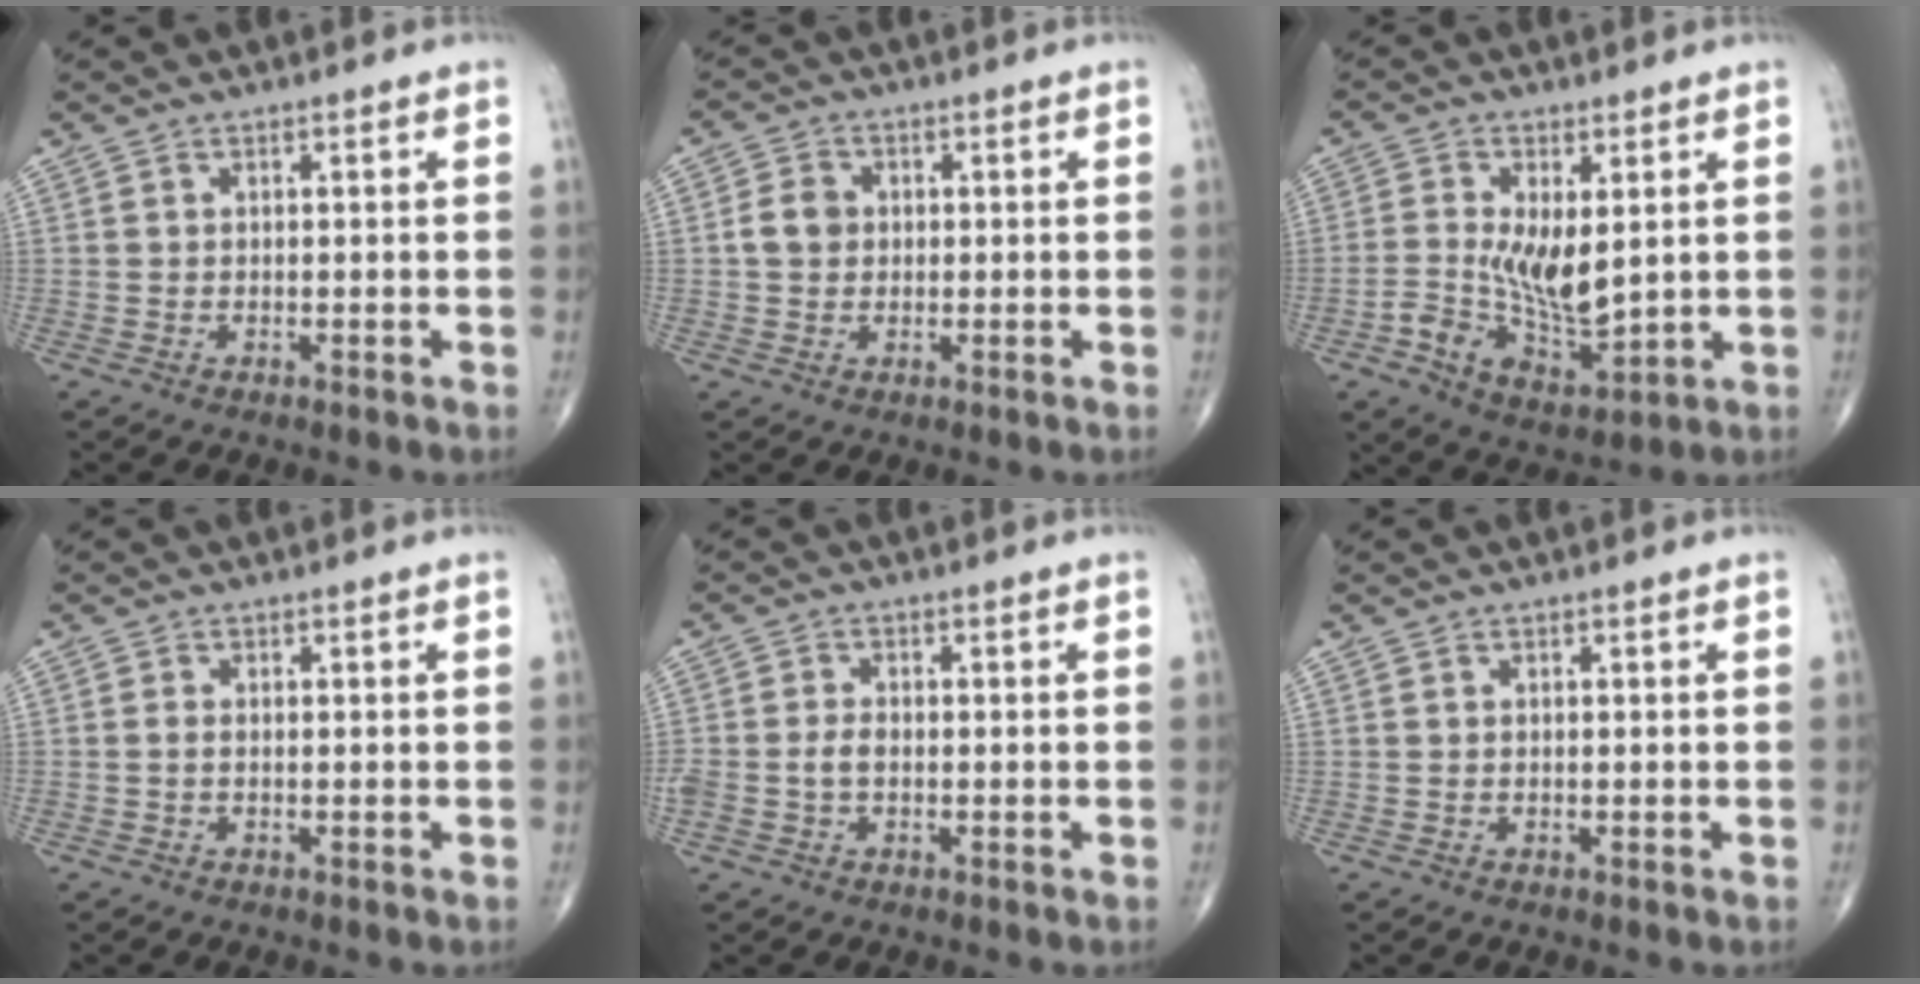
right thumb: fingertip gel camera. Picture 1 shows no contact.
{"total": 4.1, "force": [0.2, 3.5, 2.3], "torque": [-0.033, 0.006, 0.000]}
{"total": 11.1, "force": [0.3, 5.8, 9.4], "torque": [-0.152, -0.007, 0.018]}
{"total": 0.6, "force": [-0.2, 0.3, 0.5], "torque": [-0.011, 0.000, -0.005]}
{"total": 3.0, "force": [-0.7, 1.9, 2.2], "torque": [-0.058, 0.011, -0.014]}
{"total": 0.0}